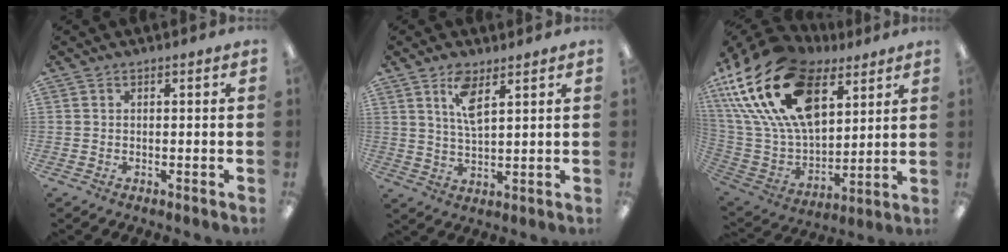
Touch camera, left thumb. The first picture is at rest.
{"total": 6.6, "force": [4.1, 2.4, 4.5], "torque": [-0.093, -0.009, 0.072]}
{"total": 27.3, "force": [12.9, 15.7, 18.2], "torque": [-0.385, -0.053, 0.236]}